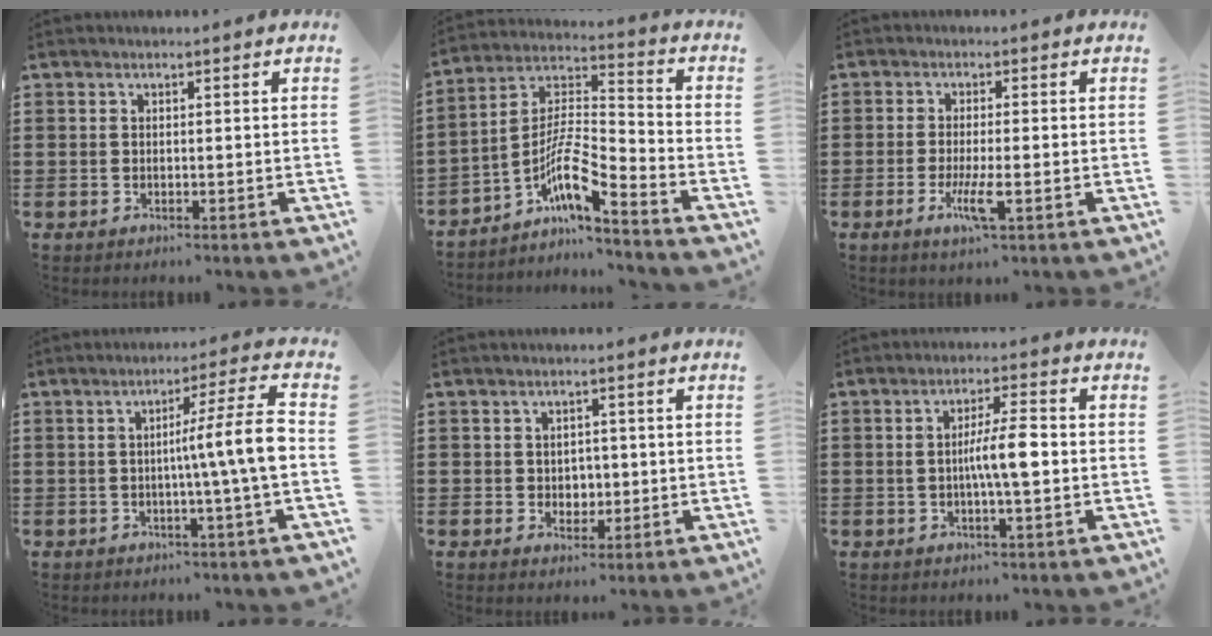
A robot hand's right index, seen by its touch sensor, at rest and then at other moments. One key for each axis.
{"total": 9.3, "fx": -6.0, "fy": 1.8, "fz": 6.9, "tx": -0.144, "ty": -0.012, "tz": -0.120}
{"total": 4.9, "fx": -1.9, "fy": 0.5, "fz": 4.5, "tx": -0.093, "ty": -0.019, "tz": -0.037}
{"total": 9.0, "fx": -0.7, "fy": -0.2, "fz": 9.0, "tx": -0.142, "ty": -0.012, "tz": -0.021}
{"total": 2.0, "fx": 0.0, "fy": 1.8, "fz": 0.8, "tx": -0.015, "ty": 0.005, "tz": -0.005}
{"total": 6.1, "fx": -0.5, "fy": 0.8, "fz": 6.0, "tx": -0.106, "ty": 0.003, "tz": -0.012}